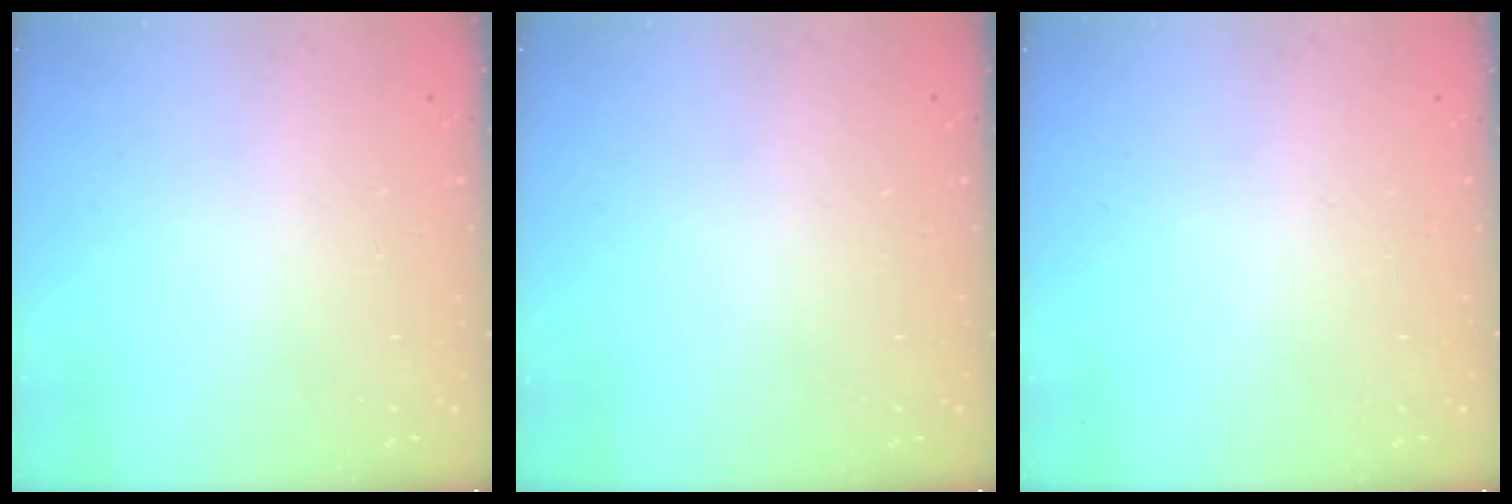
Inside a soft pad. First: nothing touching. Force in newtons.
{"total": 0.0}
{"total": 0.0}